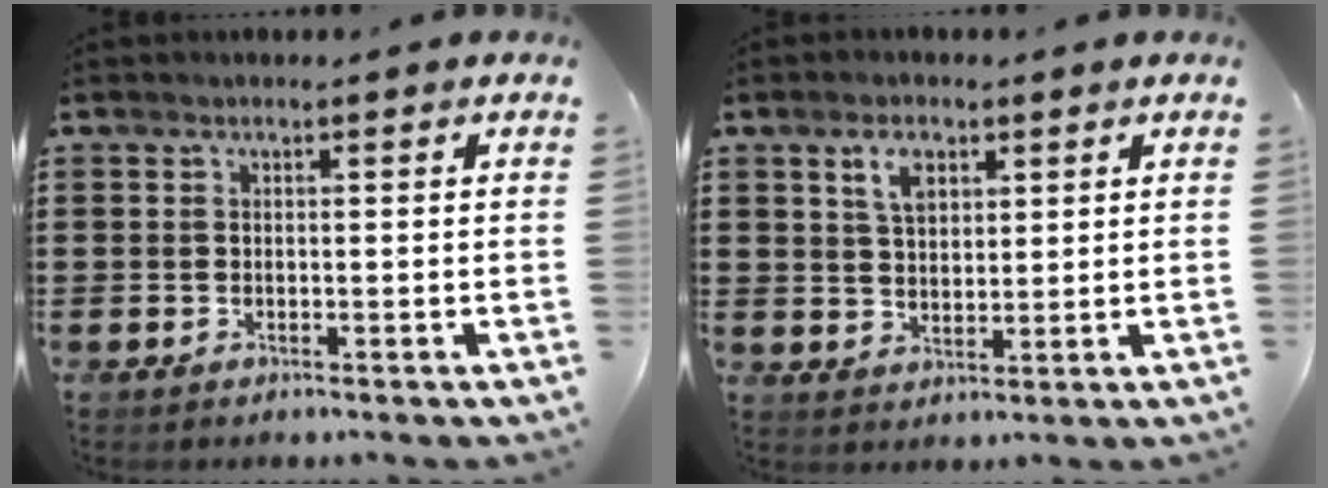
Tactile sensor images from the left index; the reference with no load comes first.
{"total": 4.7, "force": [2.6, 2.5, 3.1], "torque": [-0.054, 0.003, 0.042]}